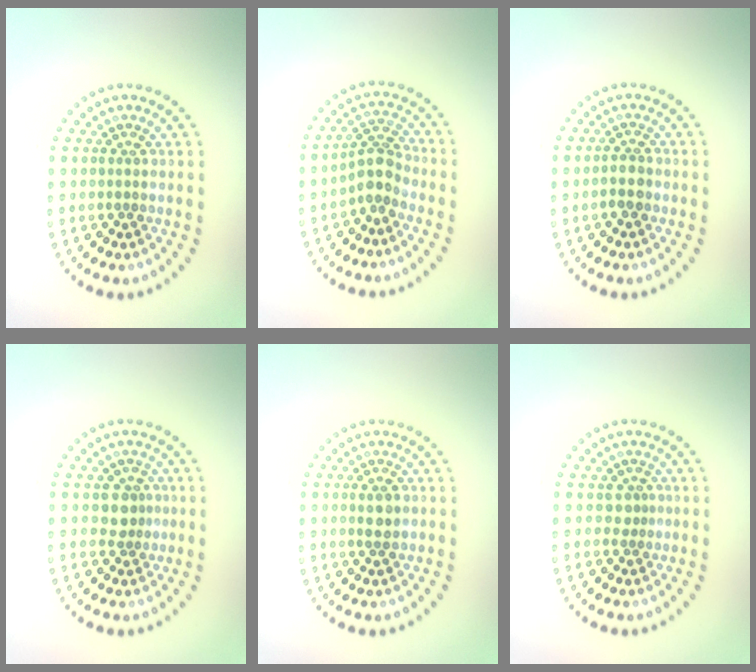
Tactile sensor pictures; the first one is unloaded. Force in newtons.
{"total": 2.8, "press": 2.2, "slide": 1.7}
{"total": 1.8, "press": 1.7, "slide": 0.7}
{"total": 2.1, "press": 1.7, "slide": 1.1}
{"total": 1.5, "press": 1.5, "slide": 0.4}
{"total": 0.8, "press": 0.4, "slide": 0.7}